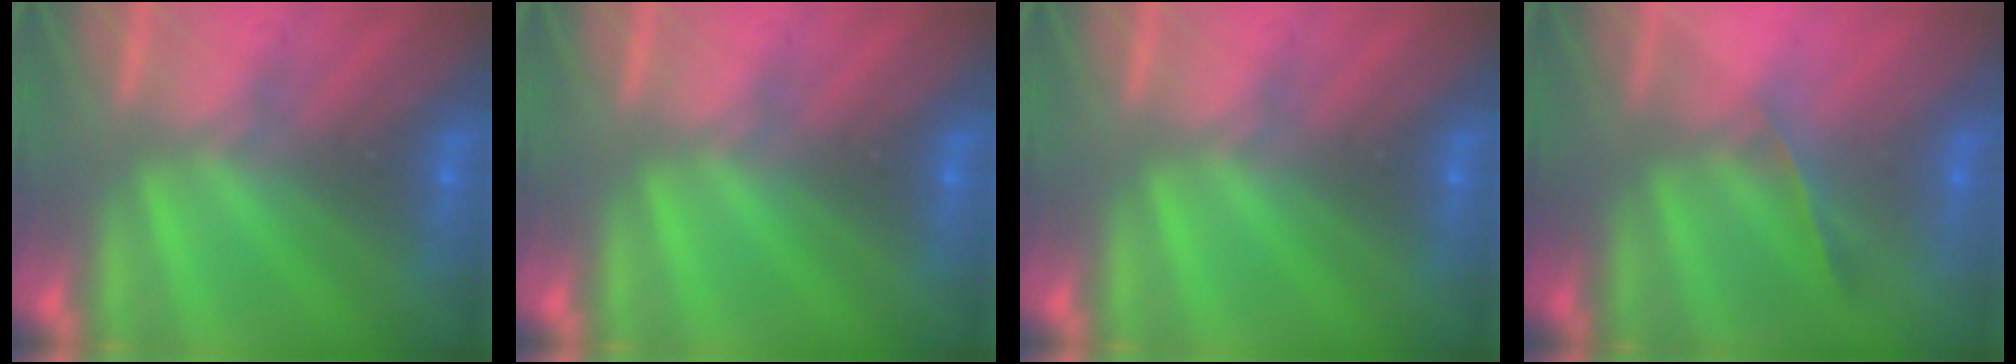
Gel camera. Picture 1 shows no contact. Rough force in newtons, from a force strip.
{"total": 0.0}
{"total": 0.0}
{"total": 1.2}